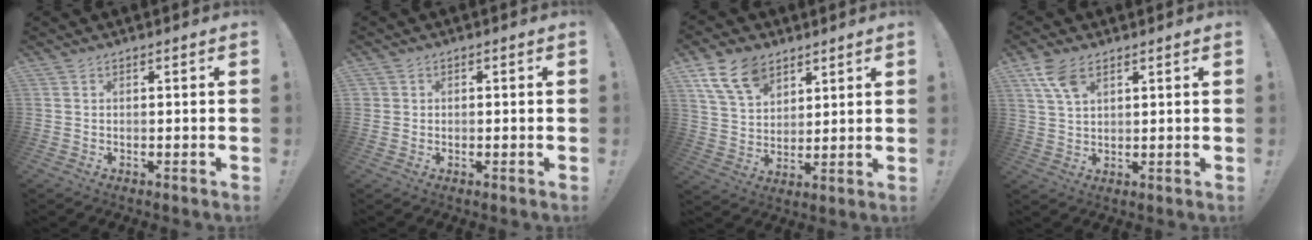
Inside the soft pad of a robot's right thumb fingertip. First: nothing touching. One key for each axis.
{"total": 1.1, "fx": -0.2, "fy": 1.1, "fz": 0.3, "tx": -0.011, "ty": 0.005, "tz": -0.002}
{"total": 12.9, "fx": 7.9, "fy": 8.0, "fz": 6.2, "tx": -0.109, "ty": -0.034, "tz": 0.152}
{"total": 7.2, "fx": 4.1, "fy": 3.7, "fz": 4.7, "tx": -0.080, "ty": -0.015, "tz": 0.079}